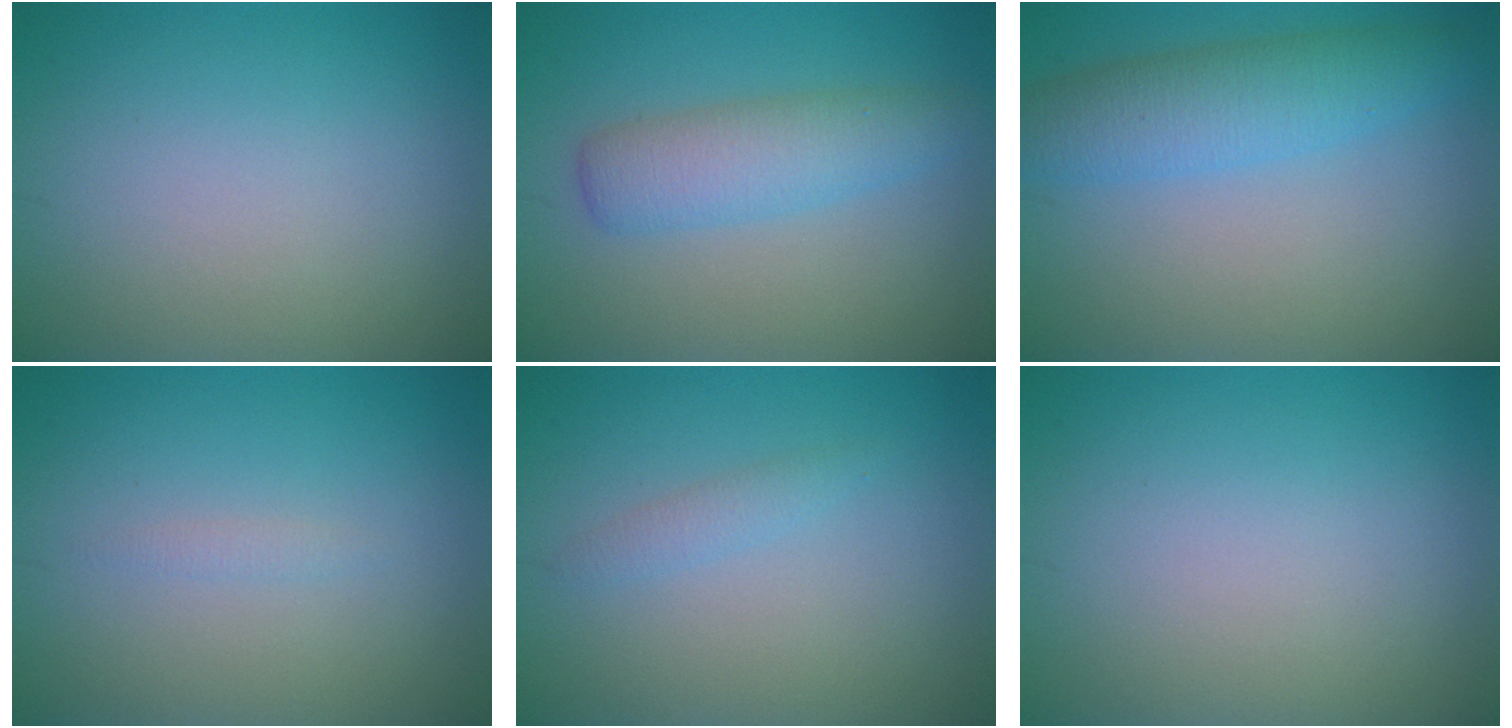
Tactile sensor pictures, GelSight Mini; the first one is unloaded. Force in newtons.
{"total": 3.9, "press": 3.9, "slide": 0.1}
{"total": 4.7, "press": 4.7, "slide": 0.1}
{"total": 0.6, "press": 0.6, "slide": 0.0}
{"total": 1.1, "press": 1.1, "slide": 0.0}
{"total": 0.0}